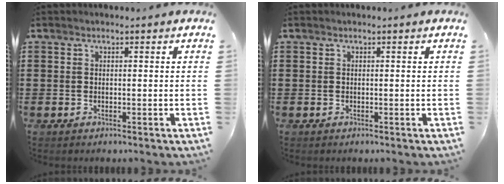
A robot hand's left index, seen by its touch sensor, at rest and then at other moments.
{"total": 0.0}